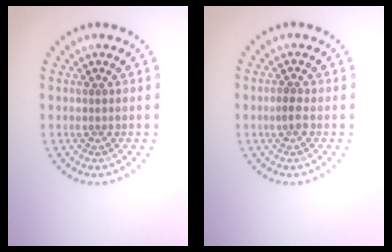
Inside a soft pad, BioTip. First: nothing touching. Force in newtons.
{"total": 1.1, "press": 1.1, "slide": 0.3}